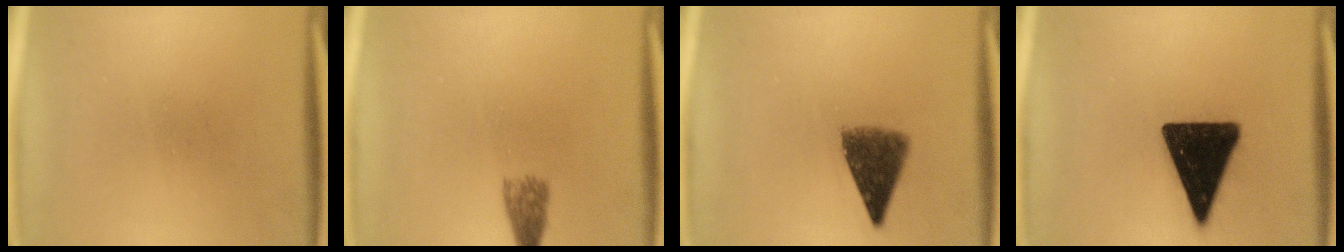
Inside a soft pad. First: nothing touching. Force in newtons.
{"total": 2.7}
{"total": 7.2}
{"total": 16.9}